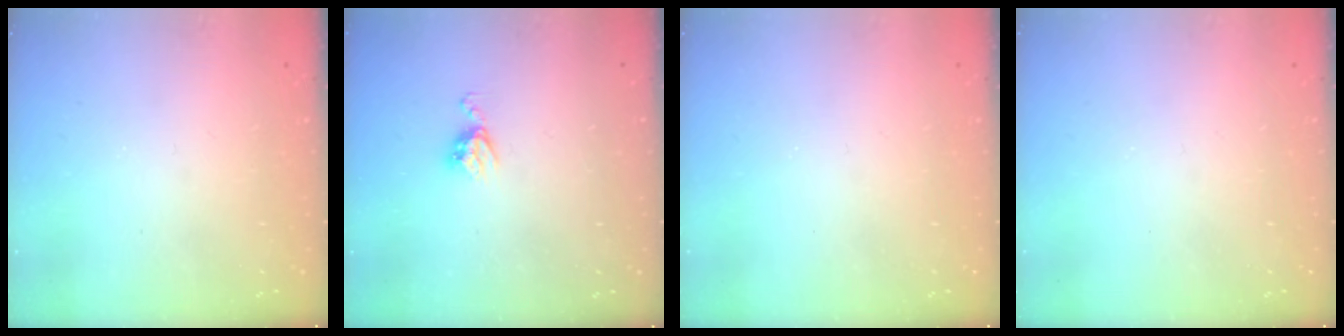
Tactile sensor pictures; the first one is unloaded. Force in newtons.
{"total": 5.6, "press": 5.6, "slide": 0.5}
{"total": 0.0}
{"total": 0.0}